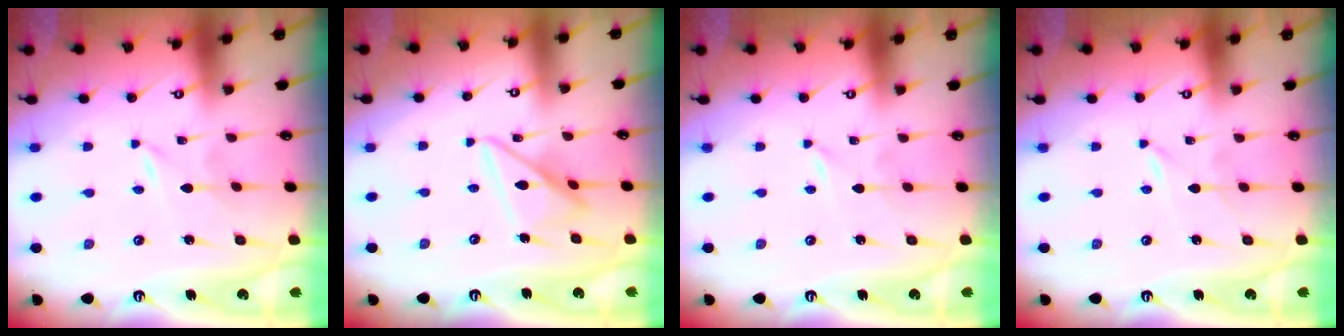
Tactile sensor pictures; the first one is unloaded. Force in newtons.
{"total": 12.2, "press": 12.1, "slide": 1.1}
{"total": 0.0}
{"total": 0.0}